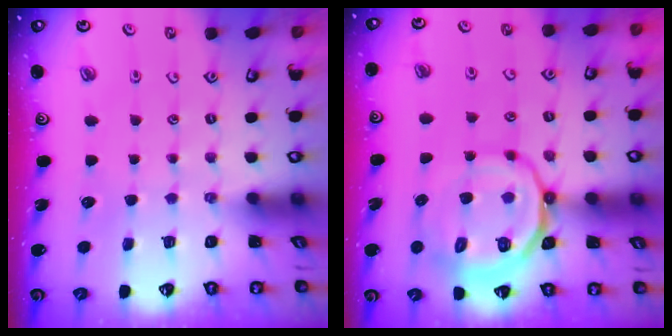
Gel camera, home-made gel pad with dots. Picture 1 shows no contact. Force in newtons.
{"total": 16.7, "press": 16.5, "slide": 2.6}